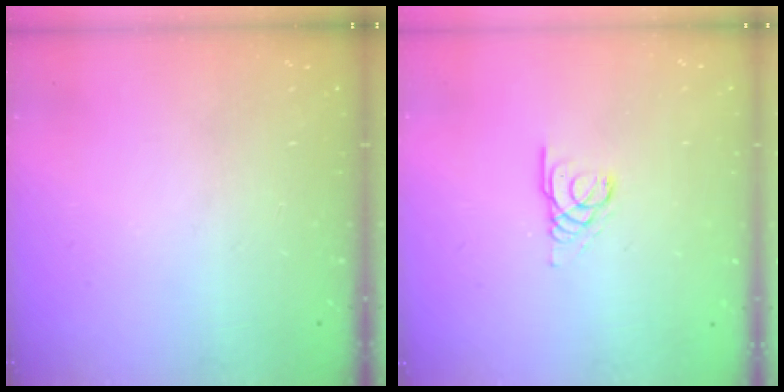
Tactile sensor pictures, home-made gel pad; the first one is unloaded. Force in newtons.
{"total": 3.1, "press": 3.1, "slide": 0.2}